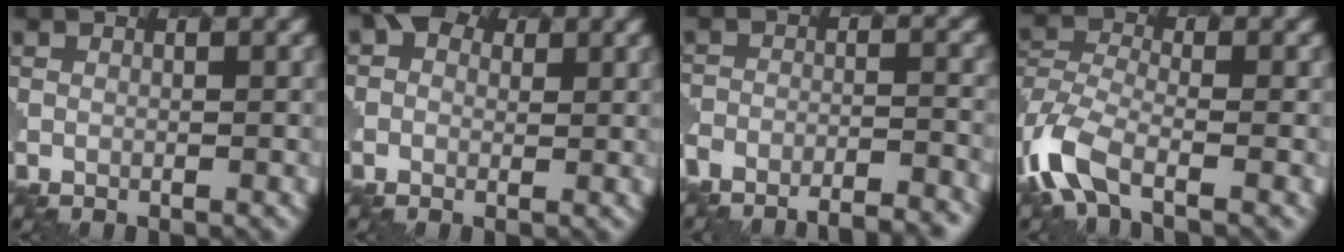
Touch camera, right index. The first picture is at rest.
{"total": 3.9, "force": [1.3, 3.0, 2.1], "torque": [-0.012, 0.025, -0.002]}
{"total": 11.3, "force": [-10.8, 2.8, 1.9], "torque": [-0.020, 0.007, -0.128]}
{"total": 6.3, "force": [-4.5, 2.6, 3.6], "torque": [-0.098, -0.005, -0.096]}